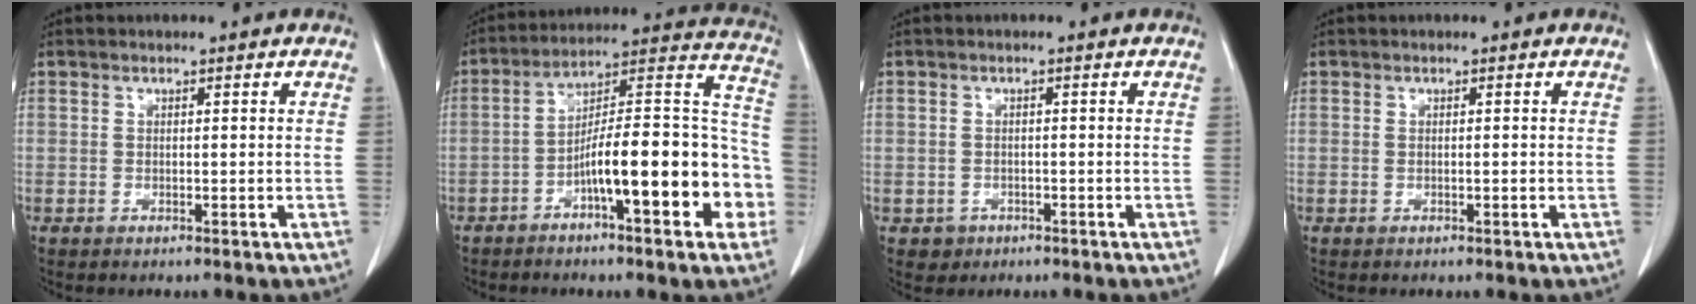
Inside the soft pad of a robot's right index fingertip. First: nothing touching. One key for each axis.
{"total": 19.1, "fx": -6.5, "fy": 3.9, "fz": 17.6, "tx": -0.217, "ty": 0.043, "tz": -0.092}
{"total": 2.3, "fx": -1.0, "fy": 2.0, "fz": 0.1, "tx": 0.001, "ty": 0.009, "tz": -0.013}
{"total": 0.5, "fx": -0.1, "fy": 0.1, "fz": 0.5, "tx": -0.009, "ty": 0.000, "tz": -0.001}